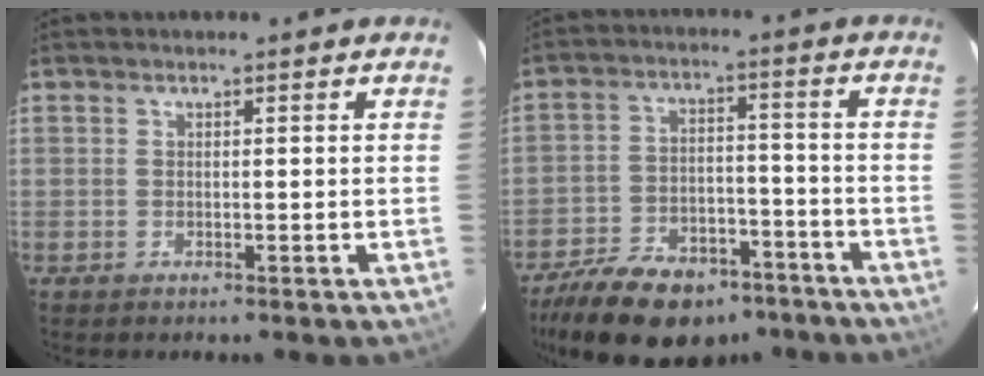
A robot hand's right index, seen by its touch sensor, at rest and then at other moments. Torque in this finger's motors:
{"motor_torque": [1.24, -0.90, 0.63, 0.08]}